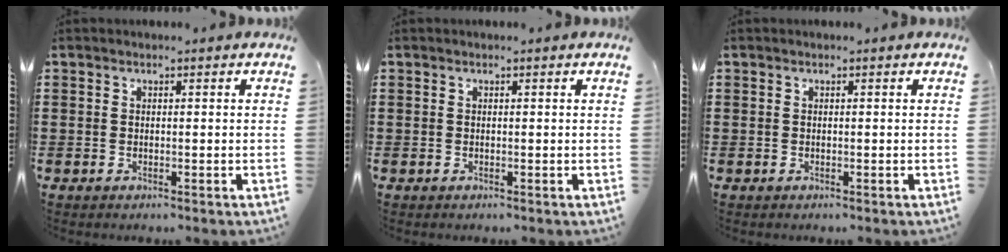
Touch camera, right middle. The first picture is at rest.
{"total": 0.0}
{"total": 0.0}